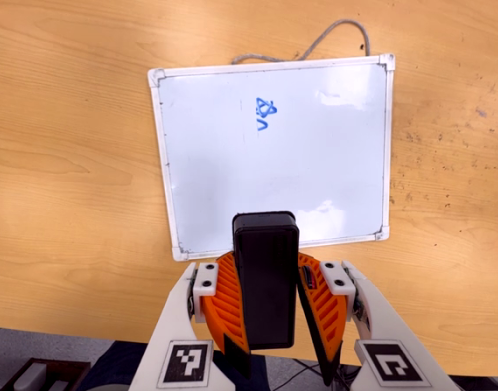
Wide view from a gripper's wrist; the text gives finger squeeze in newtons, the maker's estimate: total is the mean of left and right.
{"total": 9.8, "left": 9.9, "right": 9.7}